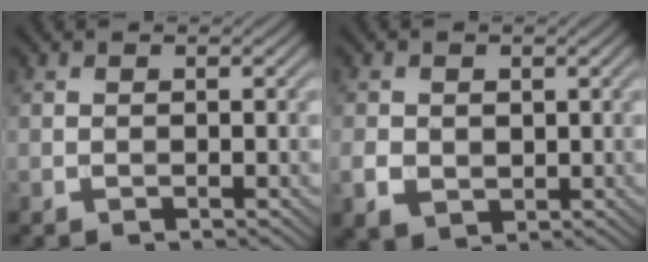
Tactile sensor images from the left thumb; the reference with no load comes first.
{"total": 3.5, "force": [0.0, 3.0, 1.9], "torque": [-0.050, -0.006, 0.004]}